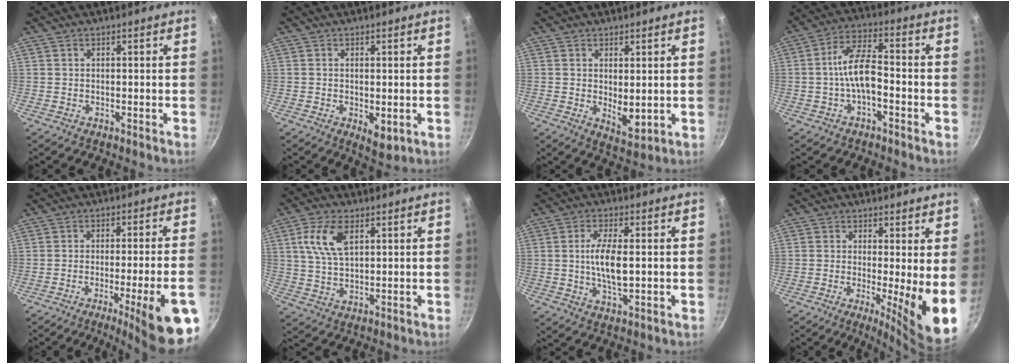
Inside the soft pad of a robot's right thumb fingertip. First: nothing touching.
{"total": 4.0, "force": [-0.7, 1.9, 3.5], "torque": [-0.052, -0.015, -0.006]}
{"total": 5.3, "force": [0.7, 2.5, 4.6], "torque": [-0.063, -0.021, 0.017]}
{"total": 8.2, "force": [-2.2, 3.5, 7.0], "torque": [-0.122, 0.037, -0.047]}
{"total": 15.4, "force": [-6.7, 2.0, 13.7], "torque": [-0.168, 0.024, -0.089]}
{"total": 8.6, "force": [3.1, 4.5, 6.7], "torque": [-0.132, -0.002, 0.061]}
{"total": 7.7, "force": [0.3, 2.9, 7.2], "torque": [-0.141, -0.002, 0.005]}
{"total": 10.3, "force": [-0.2, 2.0, 10.1], "torque": [-0.130, -0.030, -0.004]}